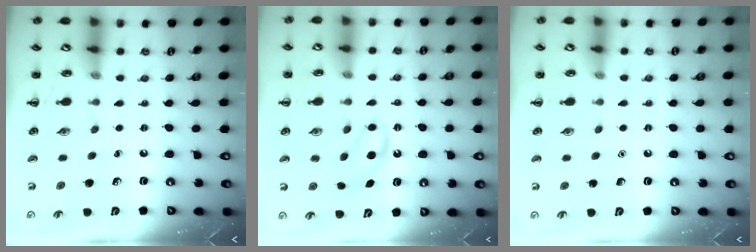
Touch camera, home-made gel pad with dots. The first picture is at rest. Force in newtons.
{"total": 5.1, "press": 5.0, "slide": 1.1}
{"total": 1.6, "press": 1.6, "slide": 0.1}